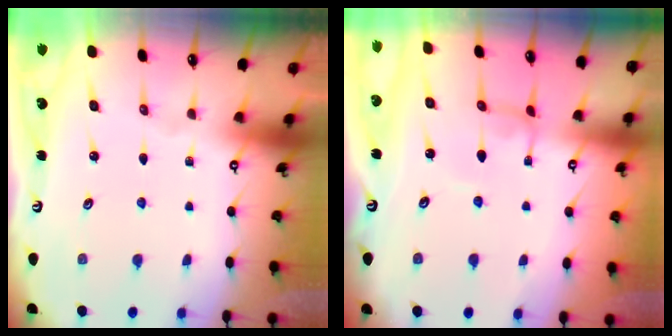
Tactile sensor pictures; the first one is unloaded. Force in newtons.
{"total": 2.0, "press": 2.0, "slide": 0.1}